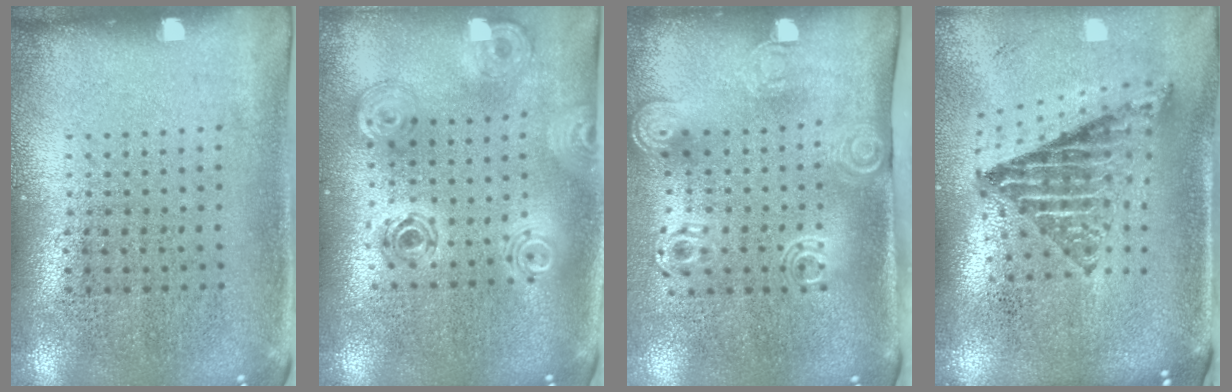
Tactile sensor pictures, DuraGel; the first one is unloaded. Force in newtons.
{"total": 1.3, "press": 1.2, "slide": 0.5}
{"total": 2.1, "press": 1.4, "slide": 1.6}
{"total": 1.8, "press": 1.4, "slide": 1.1}